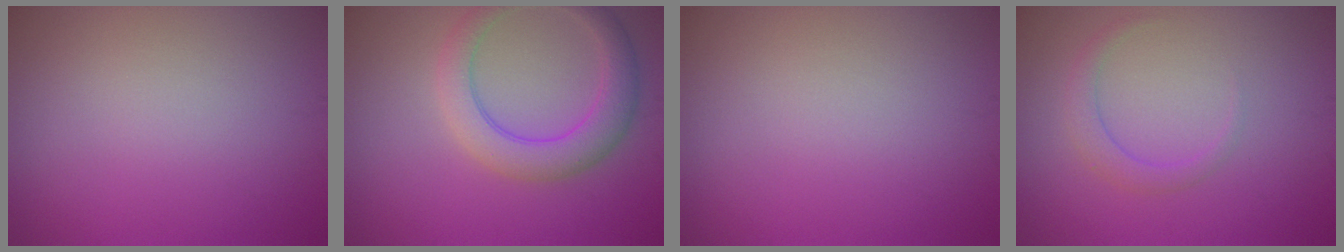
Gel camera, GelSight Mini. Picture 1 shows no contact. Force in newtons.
{"total": 4.1, "press": 4.1, "slide": 0.2}
{"total": 0.0}
{"total": 1.7, "press": 1.7, "slide": 0.1}